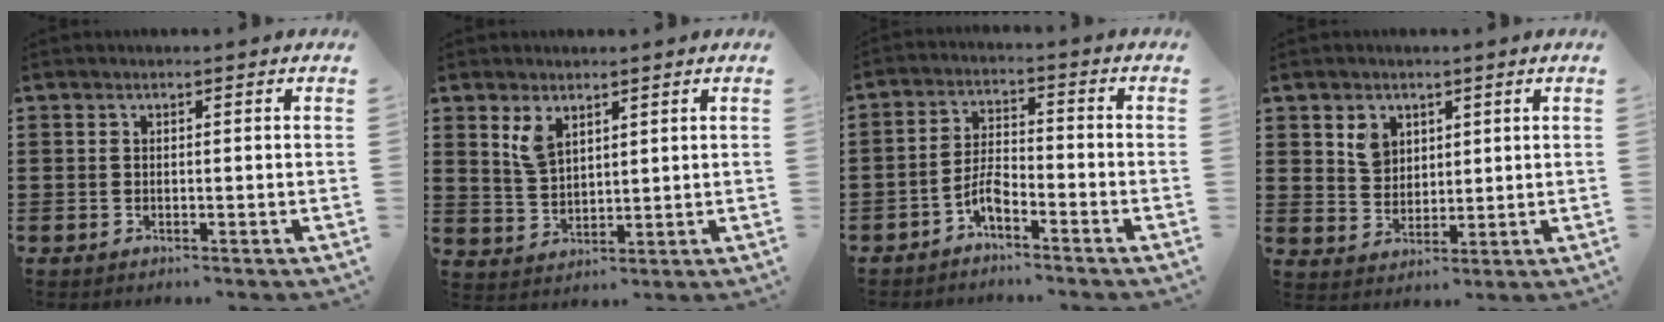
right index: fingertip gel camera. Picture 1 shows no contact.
{"total": 4.2, "force": [2.6, 2.2, 2.4], "torque": [-0.055, 0.006, 0.048]}
{"total": 4.3, "force": [-3.1, 1.5, 2.7], "torque": [-0.071, 0.003, -0.067]}
{"total": 4.3, "force": [2.3, 3.4, 1.4], "torque": [-0.032, 0.009, 0.041]}